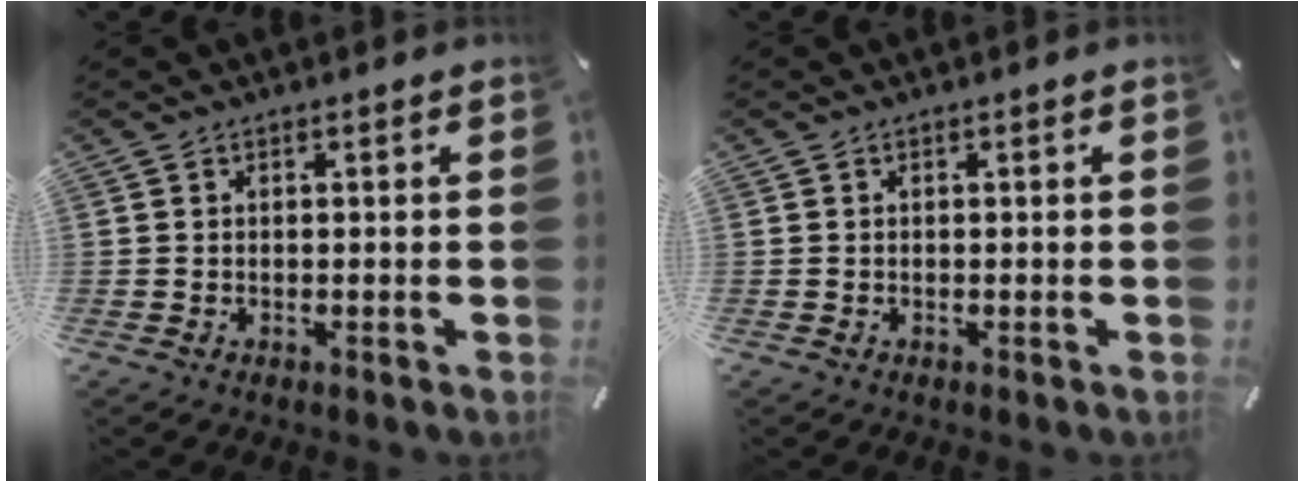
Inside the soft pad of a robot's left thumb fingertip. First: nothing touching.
{"total": 0.0}